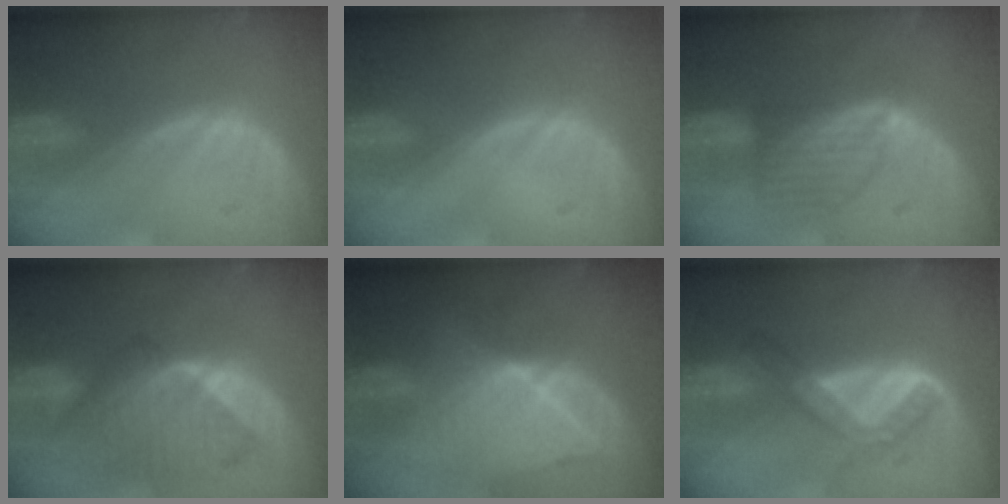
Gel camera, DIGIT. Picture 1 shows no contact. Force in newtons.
{"total": 0.0}
{"total": 5.9, "press": 5.7, "slide": 1.5}
{"total": 8.9, "press": 8.0, "slide": 3.7}
{"total": 9.2, "press": 8.3, "slide": 4.0}
{"total": 5.4, "press": 5.1, "slide": 1.6}